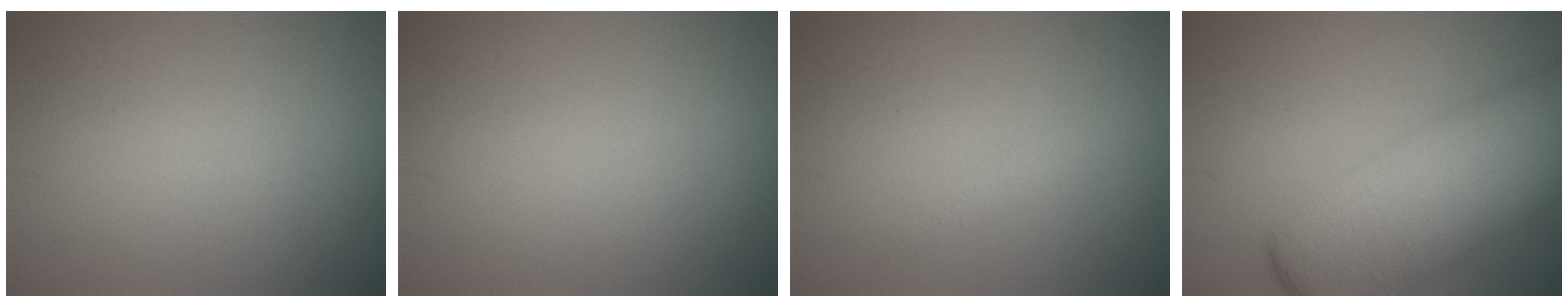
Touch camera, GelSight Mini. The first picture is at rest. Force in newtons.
{"total": 0.0}
{"total": 0.9, "press": 0.9, "slide": 0.1}
{"total": 12.8, "press": 12.8, "slide": 0.5}